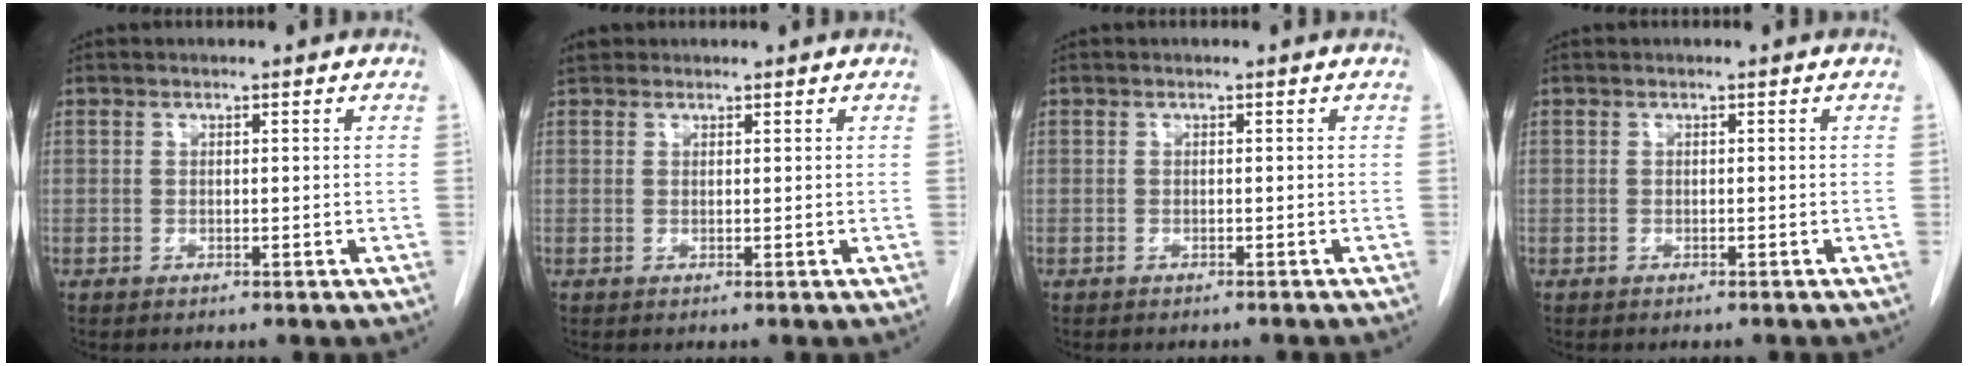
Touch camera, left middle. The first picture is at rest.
{"total": 2.2, "force": [1.6, 1.4, 0.3], "torque": [-0.006, 0.017, 0.027]}
{"total": 2.3, "force": [-2.2, 0.1, 0.8], "torque": [-0.012, -0.002, -0.025]}
{"total": 1.0, "force": [-0.9, 0.1, 0.4], "torque": [-0.007, -0.001, -0.012]}